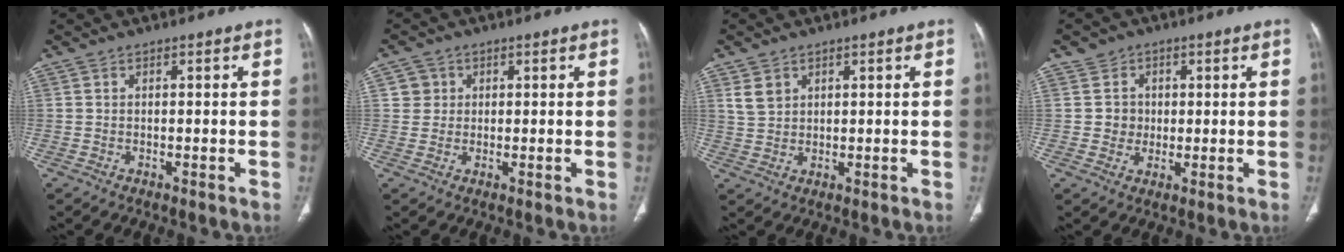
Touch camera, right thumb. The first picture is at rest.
{"total": 3.1, "force": [0.9, 2.9, 0.2], "torque": [0.021, 0.003, 0.014]}
{"total": 3.5, "force": [2.0, 2.5, 1.5], "torque": [-0.019, -0.005, 0.048]}
{"total": 4.5, "force": [0.6, 4.5, 0.5], "torque": [0.023, 0.006, 0.009]}